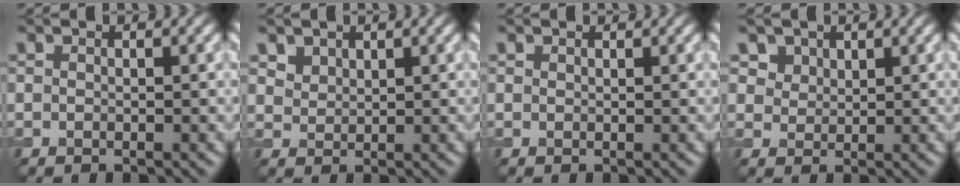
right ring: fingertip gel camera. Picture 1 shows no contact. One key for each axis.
{"total": 2.1, "fx": 1.6, "fy": 1.3, "fz": 0.6, "tx": -0.021, "ty": -0.009, "tz": 0.044}
{"total": 0.8, "fx": 0.7, "fy": 0.3, "fz": 0.1, "tx": -0.001, "ty": -0.003, "tz": 0.010}
{"total": 4.3, "fx": 2.8, "fy": 2.9, "fz": 1.6, "tx": -0.064, "ty": -0.008, "tz": 0.058}